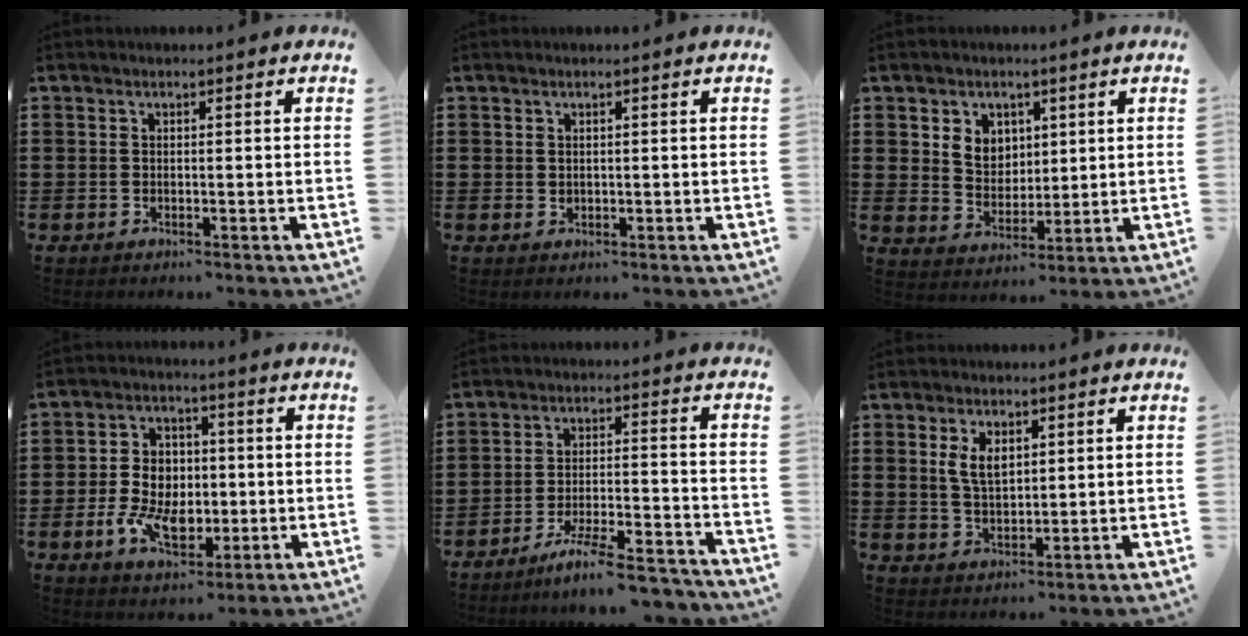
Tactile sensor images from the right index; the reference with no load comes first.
{"total": 0.7, "force": [0.4, 0.5, 0.2], "torque": [-0.006, 0.003, 0.008]}
{"total": 4.9, "force": [2.4, 4.2, 1.0], "torque": [-0.033, 0.008, 0.041]}
{"total": 8.3, "force": [-1.5, 6.1, 5.4], "torque": [-0.121, 0.010, -0.031]}
{"total": 7.4, "force": [-6.6, 0.0, 3.3], "torque": [-0.062, -0.002, -0.126]}
{"total": 4.3, "force": [1.5, 2.2, 3.3], "torque": [-0.063, 0.003, 0.025]}